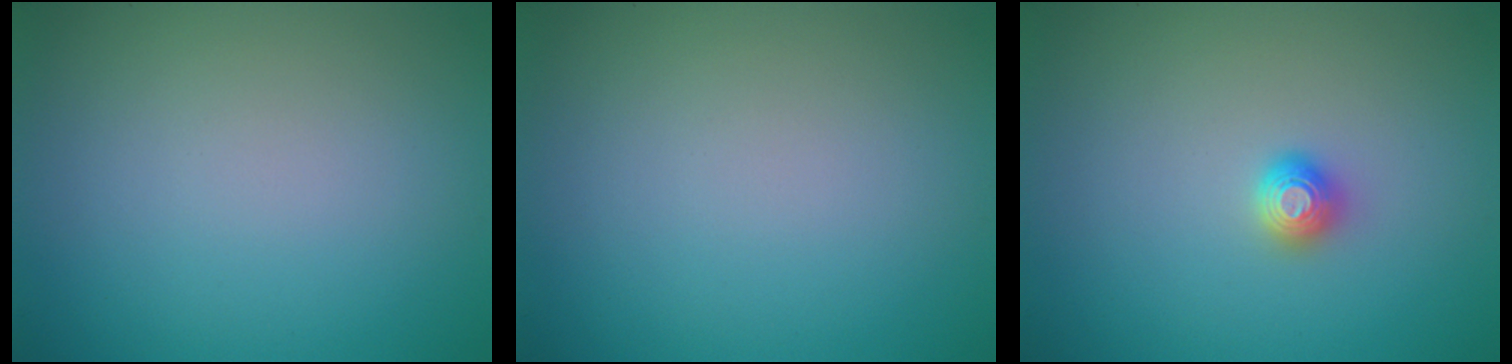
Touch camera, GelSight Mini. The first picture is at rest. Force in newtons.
{"total": 0.0}
{"total": 1.3, "press": 1.2, "slide": 0.5}